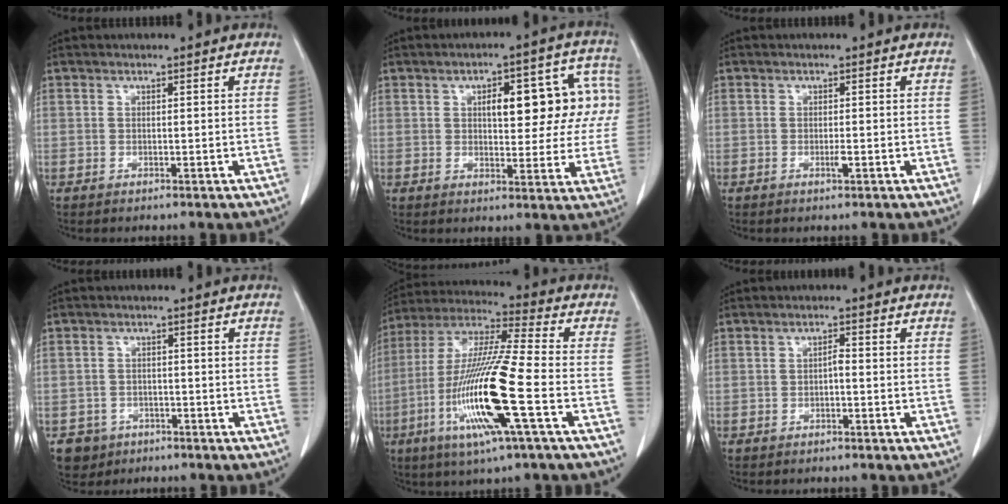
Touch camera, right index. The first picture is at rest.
{"total": 12.7, "force": [2.9, 5.2, 11.2], "torque": [-0.128, 0.038, 0.040]}
{"total": 0.9, "force": [-0.3, 0.0, 0.8], "torque": [-0.019, -0.002, -0.004]}
{"total": 4.1, "force": [-2.2, 3.4, 0.0], "torque": [0.001, 0.010, -0.035]}
{"total": 17.8, "force": [-5.5, 0.1, 16.9], "torque": [-0.350, -0.019, -0.109]}
{"total": 1.1, "force": [-0.3, 0.3, 1.0], "torque": [-0.016, 0.004, -0.006]}